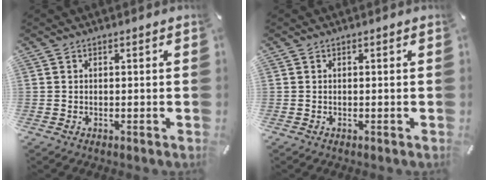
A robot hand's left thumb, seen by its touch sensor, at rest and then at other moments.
{"total": 0.0}